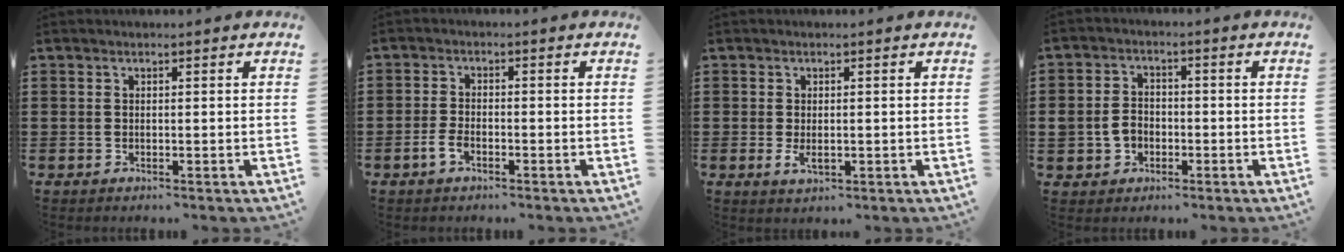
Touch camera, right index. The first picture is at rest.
{"total": 2.7, "force": [-1.6, 1.2, 1.8], "torque": [-0.039, 0.000, -0.031]}
{"total": 1.8, "force": [-0.2, 0.7, 1.6], "torque": [-0.032, -0.002, -0.003]}
{"total": 3.9, "force": [-1.1, 3.3, 1.7], "torque": [-0.047, 0.004, -0.026]}